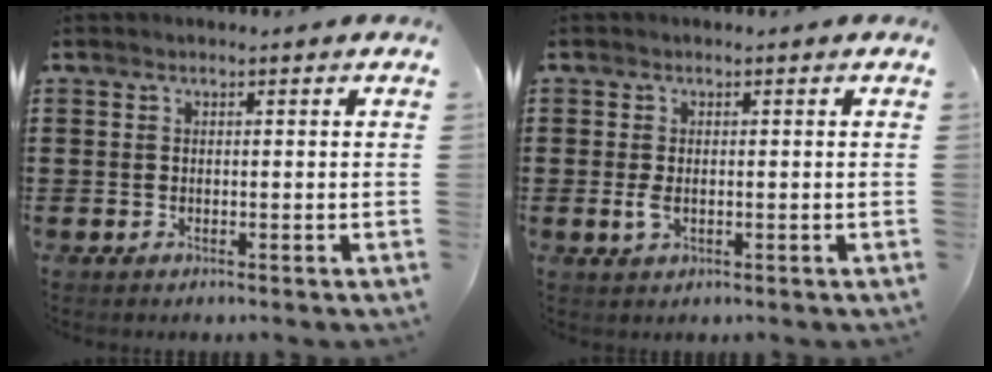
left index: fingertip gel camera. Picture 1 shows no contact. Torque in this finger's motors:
{"motor_torque": [1.08, 1.06, 0.18, 0.05]}